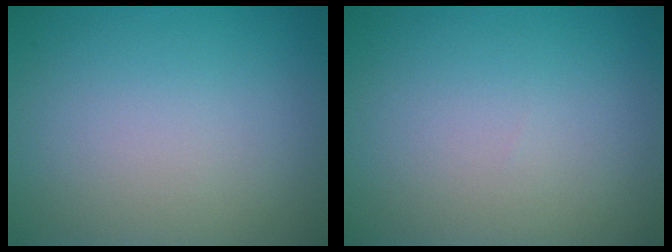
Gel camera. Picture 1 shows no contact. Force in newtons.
{"total": 0.0}